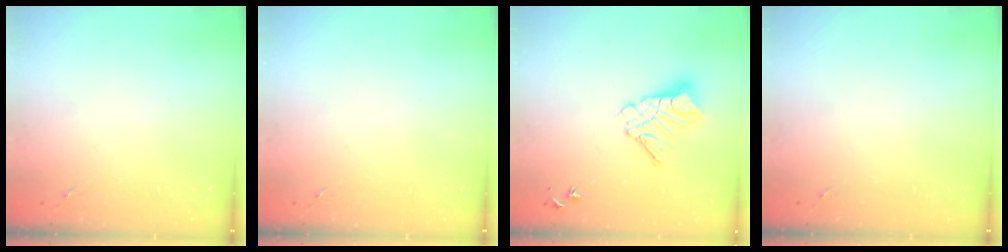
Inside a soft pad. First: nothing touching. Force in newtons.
{"total": 0.0}
{"total": 11.7, "press": 11.7, "slide": 1.2}
{"total": 0.0}